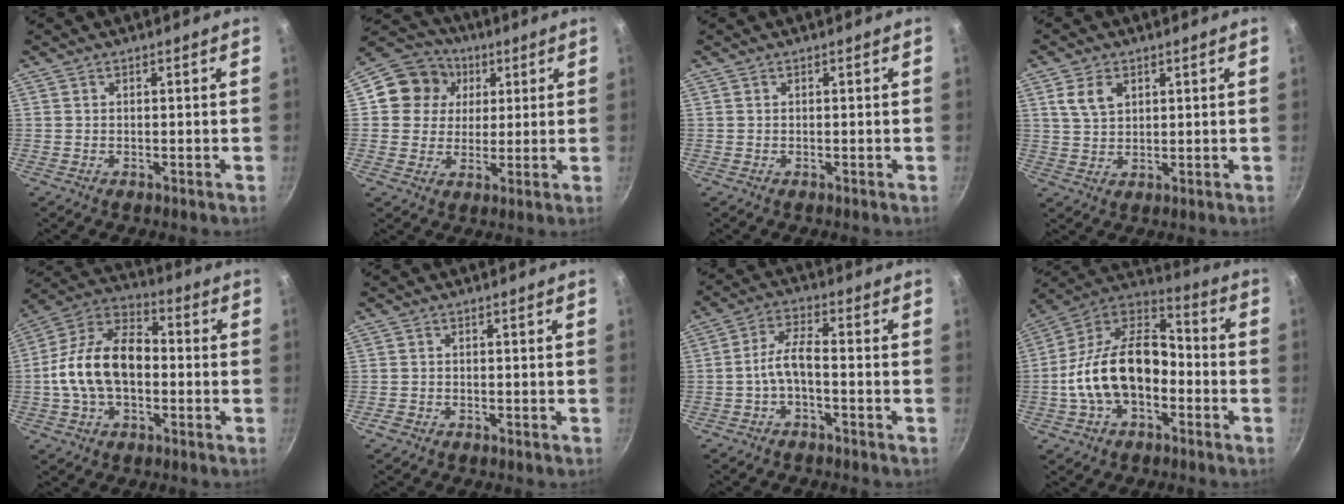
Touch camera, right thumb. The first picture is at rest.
{"total": 10.9, "force": [3.2, 9.8, 3.6], "torque": [-0.032, 0.007, 0.040]}
{"total": 0.0}
{"total": 5.3, "force": [2.2, 3.5, 3.3], "torque": [-0.050, -0.005, 0.044]}
{"total": 16.4, "force": [-1.5, 10.4, 12.6], "torque": [-0.201, 0.043, -0.044]}
{"total": 1.4, "force": [-0.9, 0.9, 0.5], "torque": [-0.016, 0.008, -0.014]}
{"total": 5.3, "force": [-2.1, 1.9, 4.5], "torque": [-0.094, 0.034, -0.045]}
{"total": 19.7, "force": [-4.2, 12.4, 14.8], "torque": [-0.239, 0.059, -0.091]}